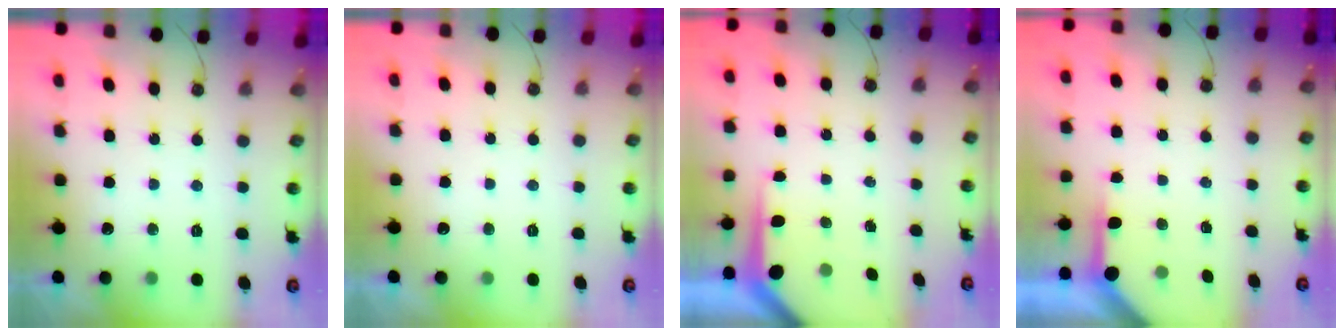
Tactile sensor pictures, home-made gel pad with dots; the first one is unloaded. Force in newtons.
{"total": 0.0}
{"total": 5.3, "press": 5.3, "slide": 0.4}
{"total": 3.8, "press": 3.8, "slide": 0.5}